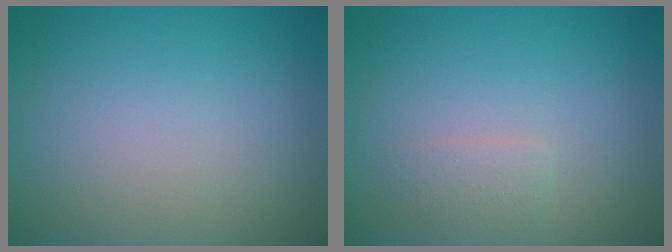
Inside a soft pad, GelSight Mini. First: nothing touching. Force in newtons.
{"total": 1.0, "press": 1.0, "slide": 0.0}